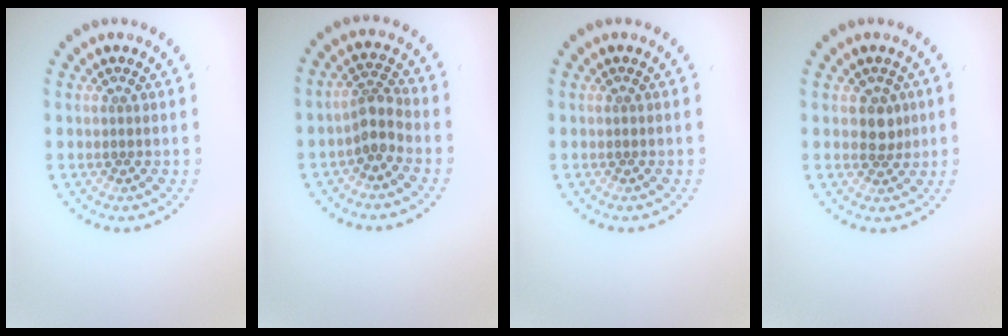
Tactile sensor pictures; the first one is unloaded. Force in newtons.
{"total": 2.4, "press": 1.9, "slide": 1.5}
{"total": 0.0}
{"total": 2.0, "press": 1.8, "slide": 0.9}